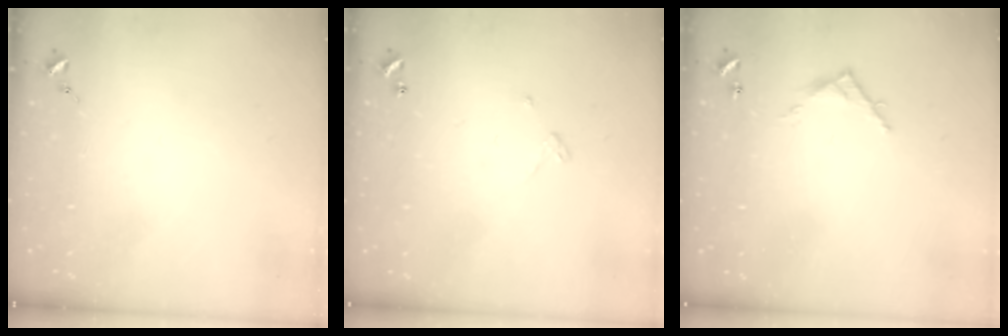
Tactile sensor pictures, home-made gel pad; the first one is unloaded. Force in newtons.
{"total": 3.4, "press": 3.4, "slide": 0.1}
{"total": 5.5, "press": 5.5, "slide": 0.3}